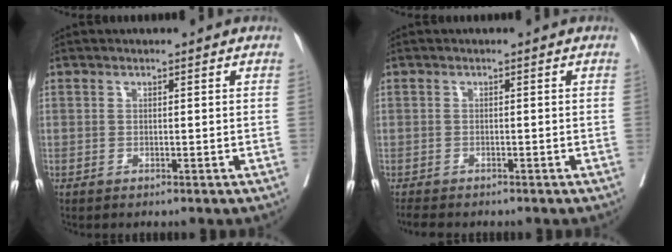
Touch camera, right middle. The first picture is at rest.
{"total": 2.7, "force": [-2.4, 1.0, 0.9], "torque": [-0.018, -0.009, -0.036]}